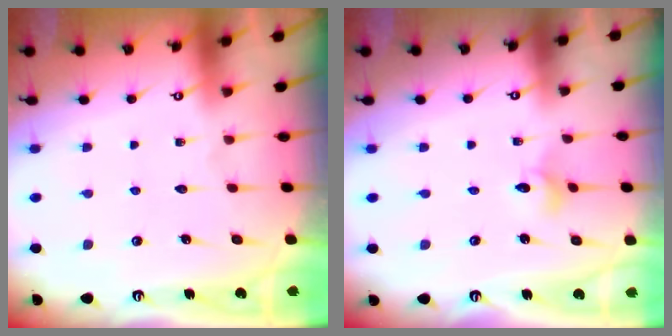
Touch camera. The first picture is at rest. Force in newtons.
{"total": 3.1, "press": 3.1, "slide": 0.3}